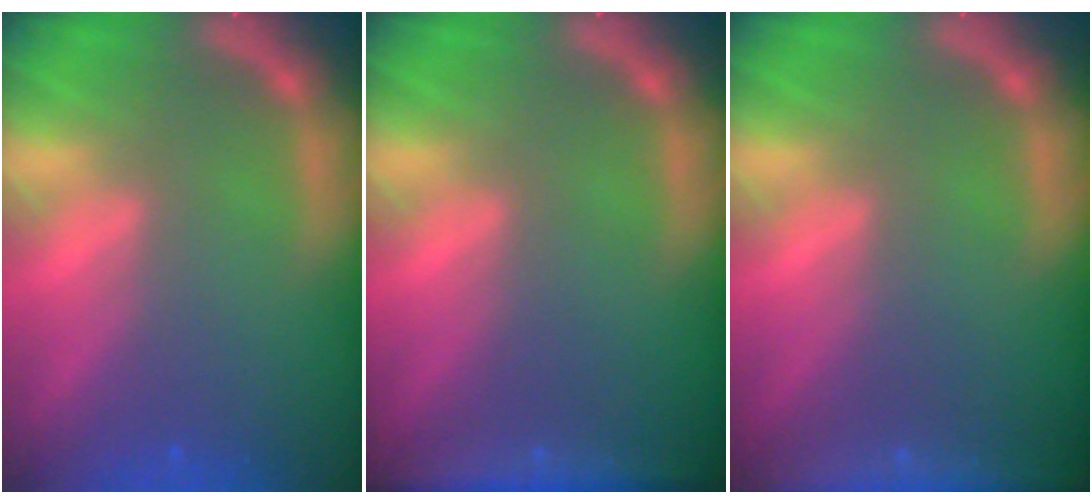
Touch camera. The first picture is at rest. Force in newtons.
{"total": 5.0}
{"total": 7.5}